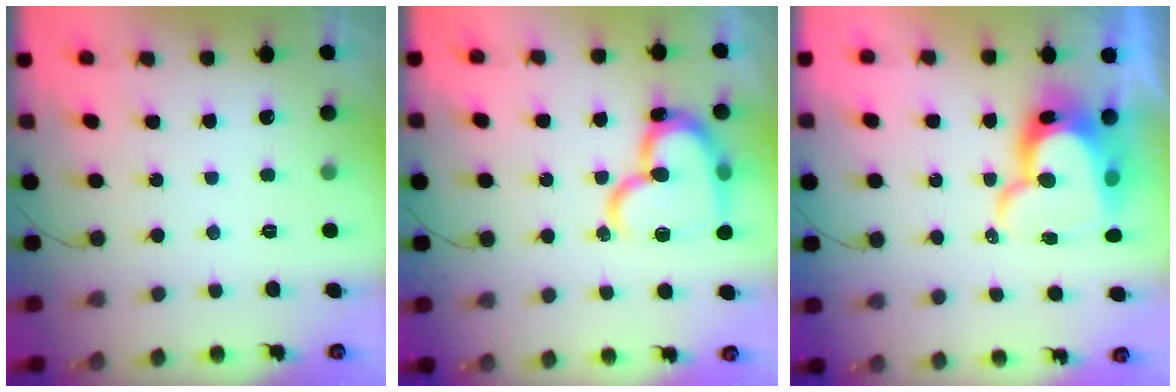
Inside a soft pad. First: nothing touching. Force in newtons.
{"total": 20.1, "press": 20.0, "slide": 1.9}
{"total": 15.0, "press": 14.9, "slide": 1.4}